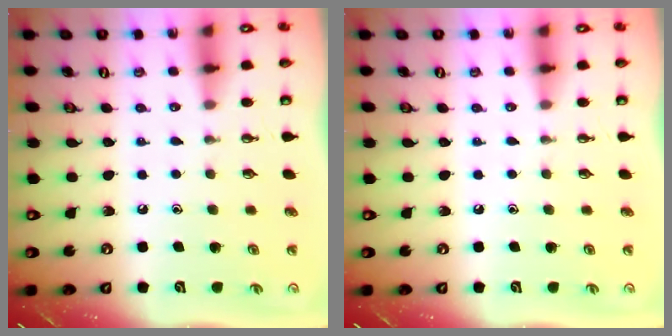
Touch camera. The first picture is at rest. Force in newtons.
{"total": 0.0}